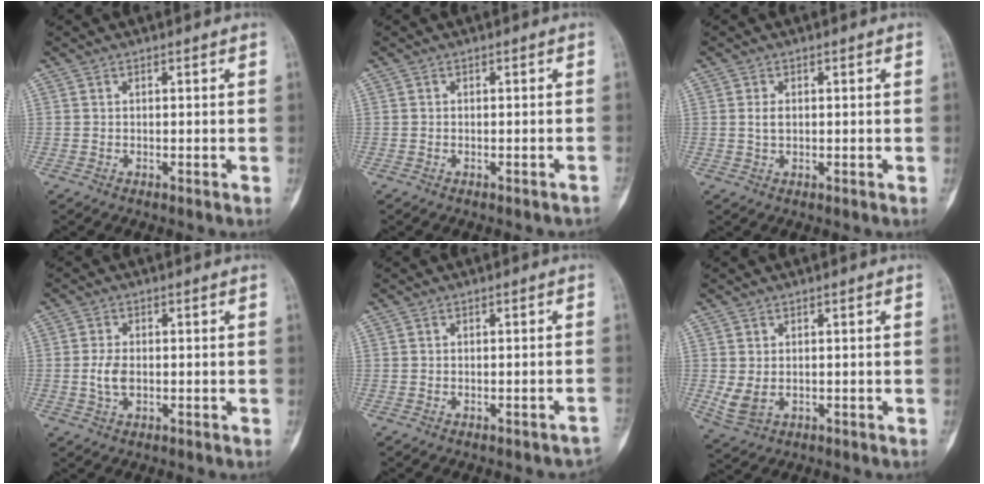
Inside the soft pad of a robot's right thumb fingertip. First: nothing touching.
{"total": 1.2, "force": [-1.1, 0.3, 0.5], "torque": [-0.011, 0.016, -0.008]}
{"total": 1.9, "force": [0.3, 1.2, 1.5], "torque": [-0.029, -0.001, 0.007]}
{"total": 3.6, "force": [-0.4, 2.2, 2.8], "torque": [-0.055, 0.002, -0.008]}
{"total": 2.0, "force": [-1.8, 0.6, 0.6], "torque": [-0.002, 0.025, -0.017]}
{"total": 3.9, "force": [-0.1, 2.8, 2.7], "torque": [-0.059, -0.006, 0.012]}